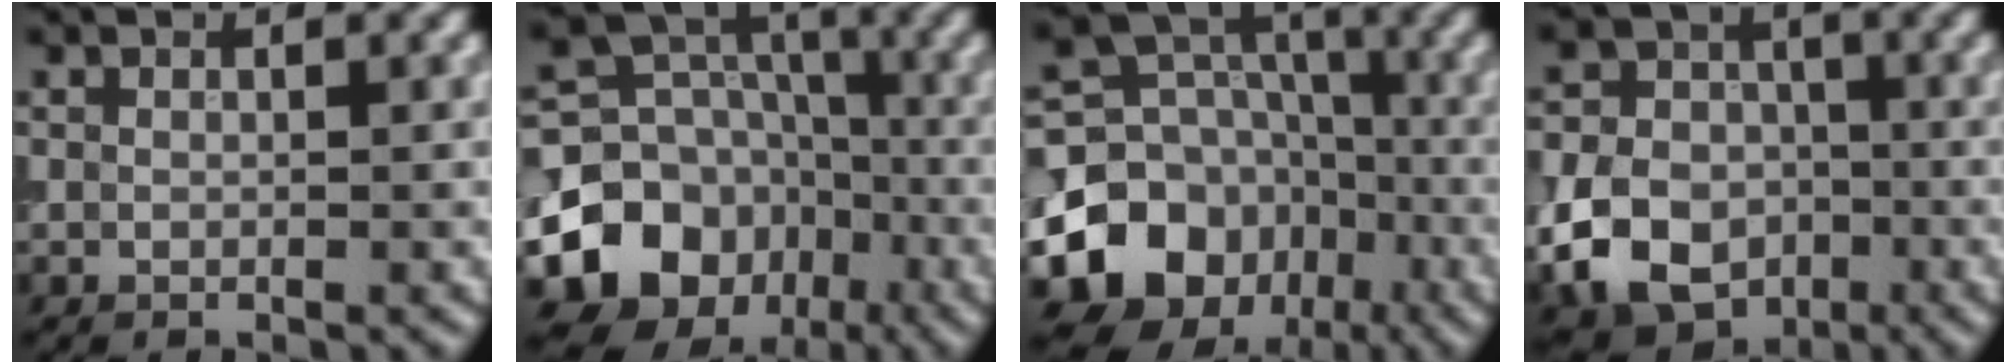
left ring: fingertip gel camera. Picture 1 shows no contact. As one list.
[{"total": 10.9, "force": [-4.8, 8.9, 4.0], "torque": [-0.087, 0.006, -0.090]}, {"total": 12.0, "force": [-5.4, 9.8, 4.3], "torque": [-0.097, 0.002, -0.101]}, {"total": 9.9, "force": [-3.6, 7.8, 5.0], "torque": [-0.084, -0.023, -0.086]}]